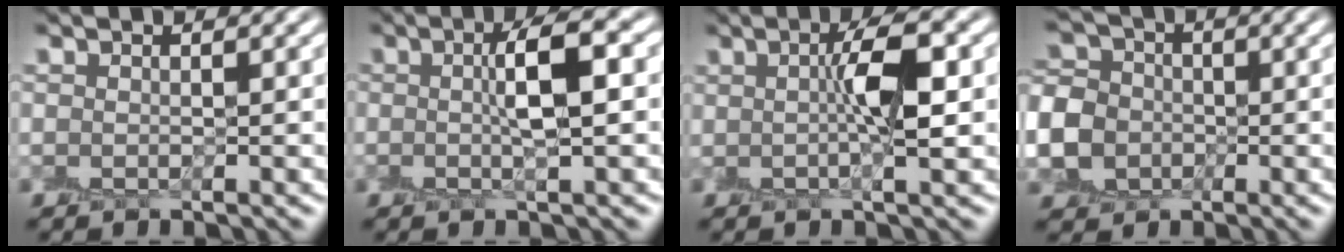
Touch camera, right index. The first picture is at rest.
{"total": 4.0, "force": [0.4, 0.7, 3.9], "torque": [-0.064, 0.012, 0.006]}
{"total": 4.2, "force": [0.6, 0.9, 4.1], "torque": [-0.067, 0.010, 0.009]}
{"total": 6.6, "force": [-1.6, 5.9, 2.5], "torque": [-0.061, -0.004, -0.054]}